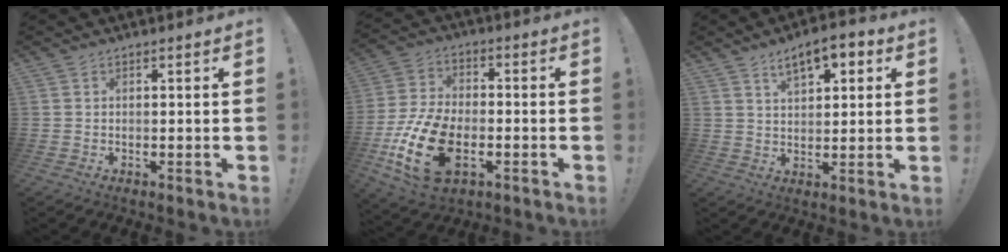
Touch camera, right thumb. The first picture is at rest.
{"total": 18.6, "force": [-6.1, 11.2, 13.5], "torque": [-0.260, 0.030, -0.094]}
{"total": 8.3, "force": [4.6, 3.9, 5.8], "torque": [-0.085, -0.013, 0.079]}